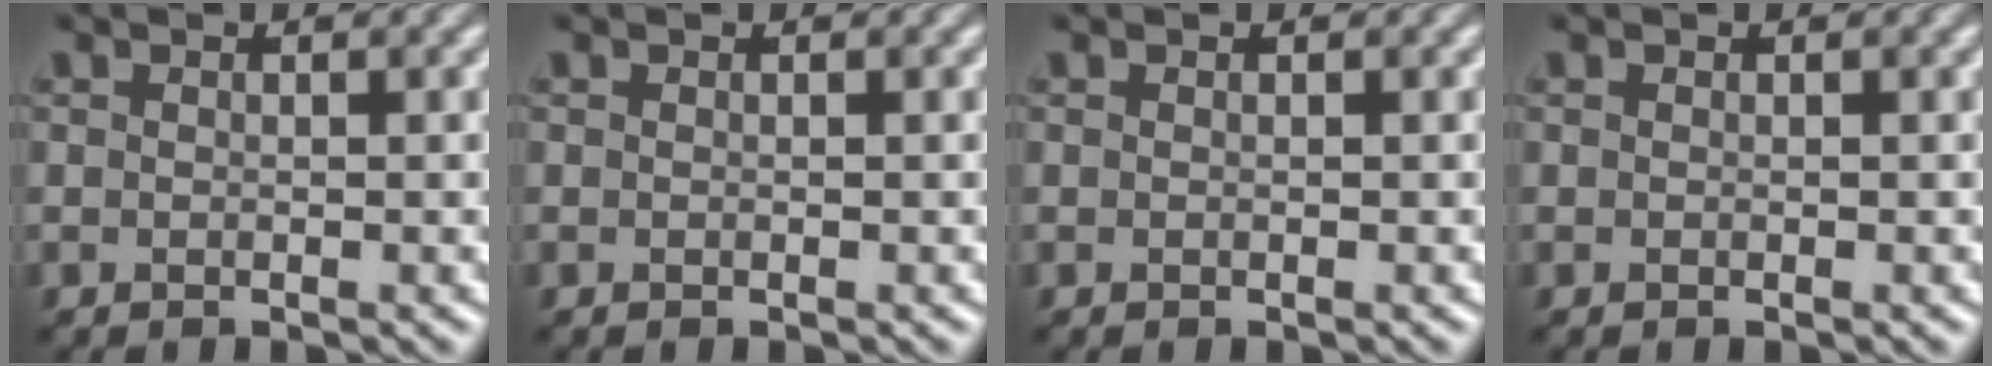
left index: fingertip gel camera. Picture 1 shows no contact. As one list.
[{"total": 0.0}, {"total": 0.0}, {"total": 0.0}]